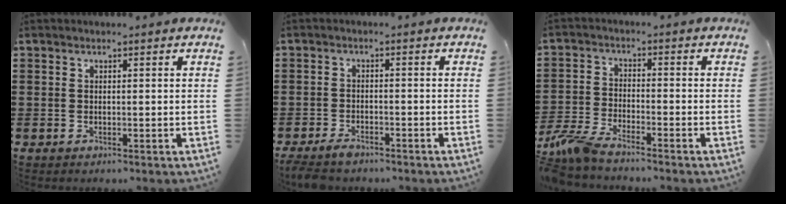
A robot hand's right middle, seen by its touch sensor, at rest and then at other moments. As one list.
[{"total": 2.3, "force": [-2.0, 0.6, 0.9], "torque": [-0.027, 0.000, -0.043]}, {"total": 5.4, "force": [-4.8, 0.6, 2.4], "torque": [-0.075, -0.012, -0.099]}]